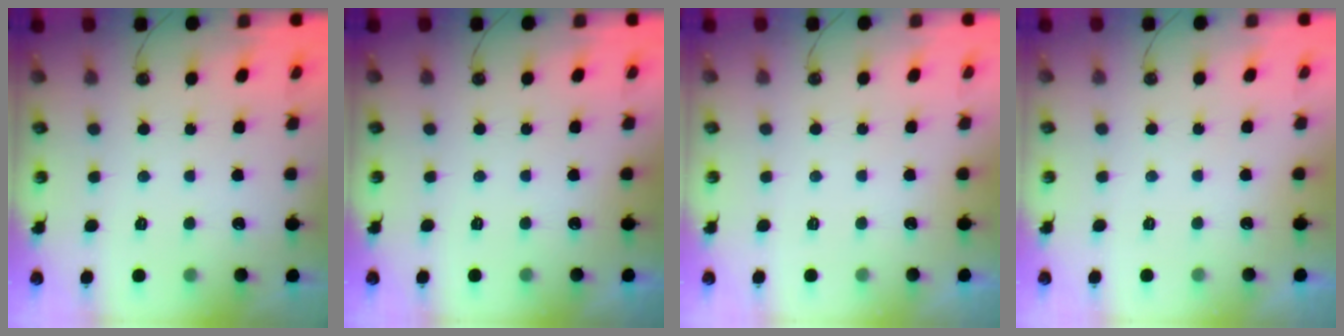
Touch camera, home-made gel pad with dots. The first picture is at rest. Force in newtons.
{"total": 0.0}
{"total": 0.0}
{"total": 0.0}